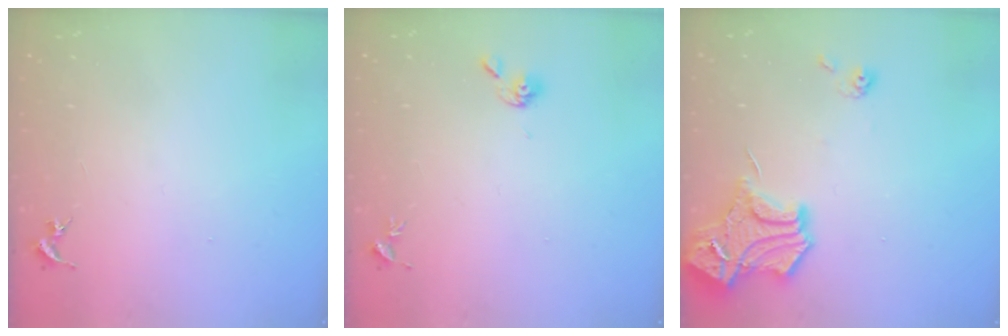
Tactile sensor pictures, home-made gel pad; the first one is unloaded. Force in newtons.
{"total": 5.6, "press": 5.6, "slide": 1.0}
{"total": 15.5, "press": 15.4, "slide": 1.4}